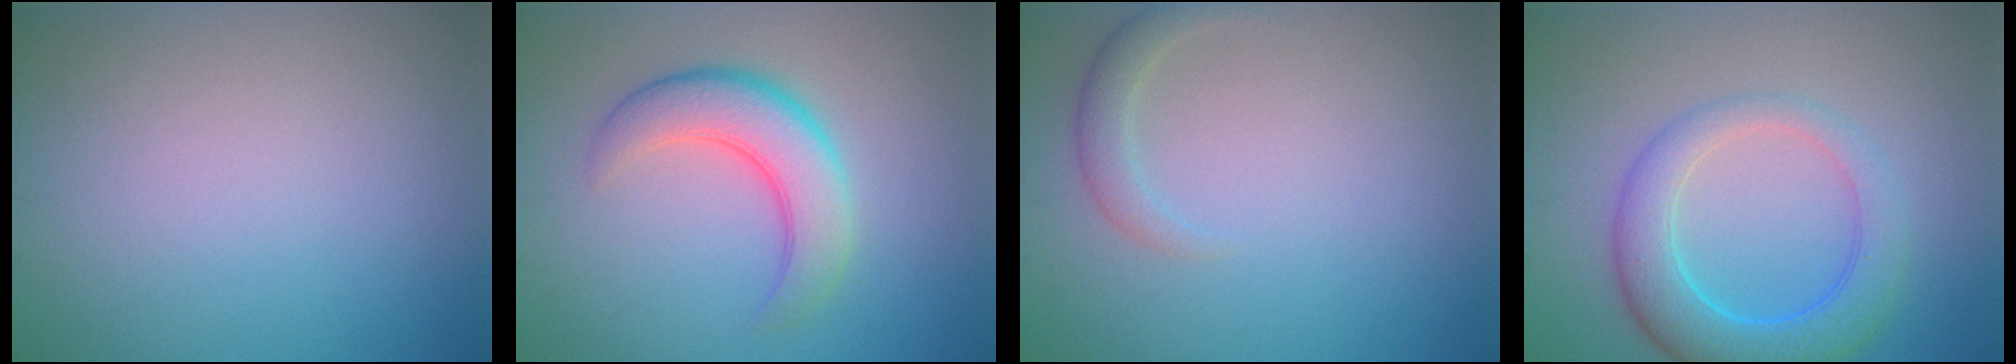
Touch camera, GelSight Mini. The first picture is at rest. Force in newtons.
{"total": 5.2, "press": 5.2, "slide": 0.3}
{"total": 1.7, "press": 1.7, "slide": 0.1}
{"total": 5.5, "press": 5.5, "slide": 0.2}